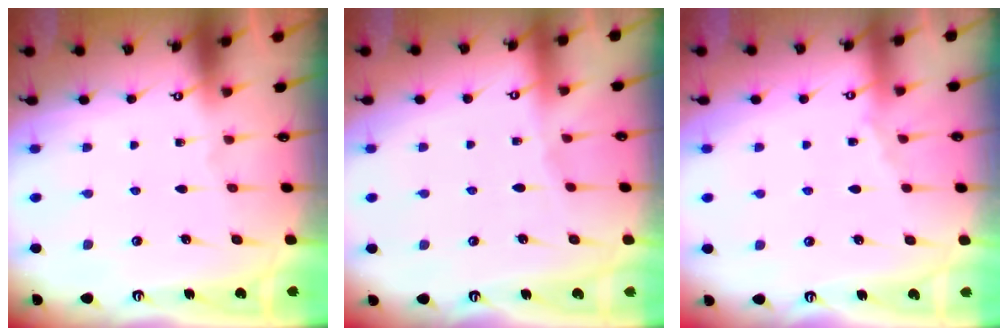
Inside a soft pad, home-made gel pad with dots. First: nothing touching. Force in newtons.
{"total": 2.4, "press": 2.4, "slide": 0.4}
{"total": 2.8, "press": 2.8, "slide": 0.5}